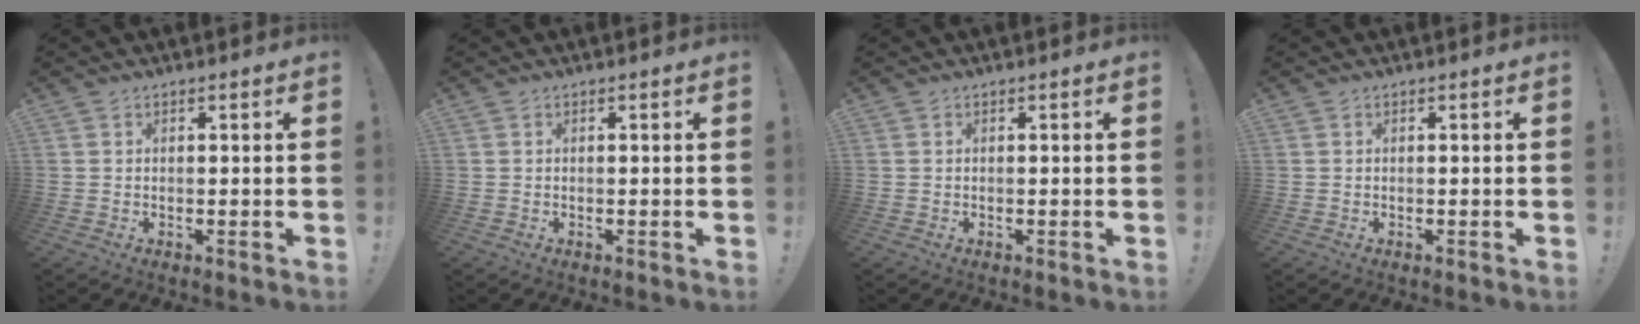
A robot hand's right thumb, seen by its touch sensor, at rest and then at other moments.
{"total": 0.0}
{"total": 0.0}
{"total": 0.0}